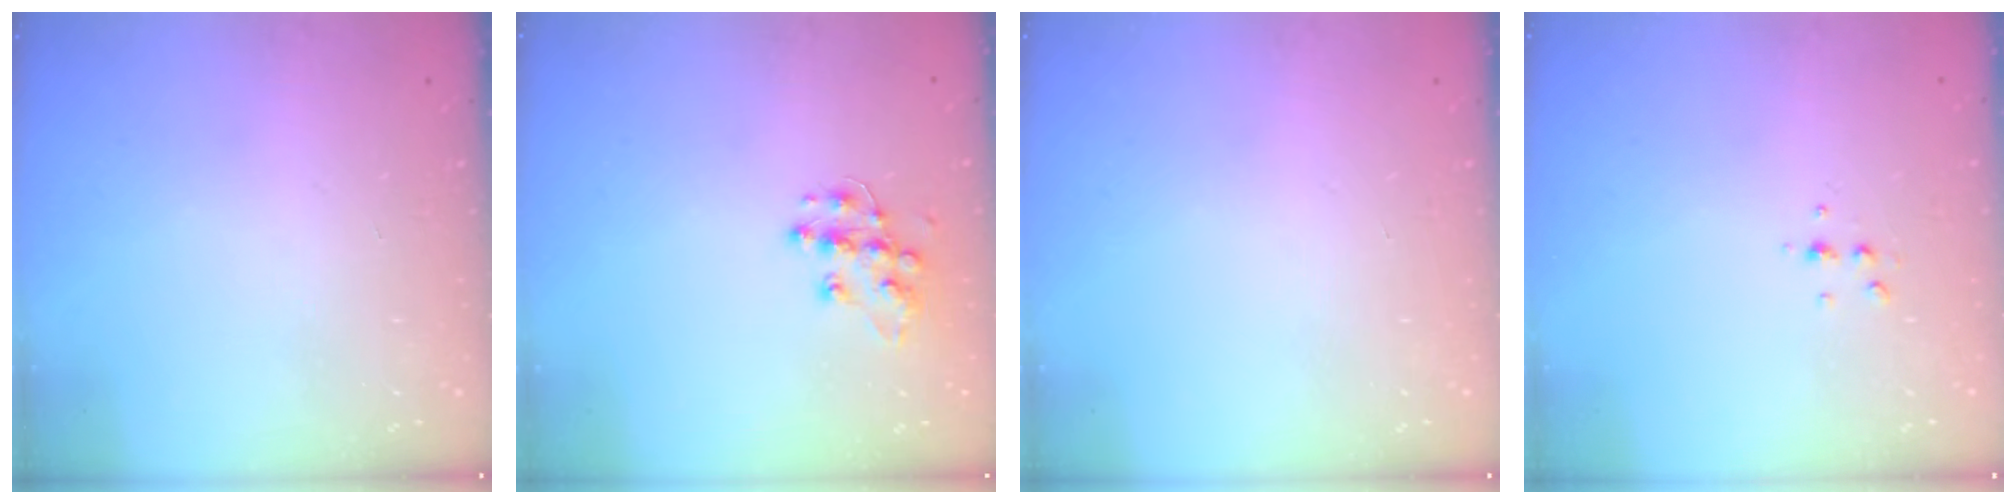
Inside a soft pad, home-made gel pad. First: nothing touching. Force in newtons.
{"total": 11.3, "press": 11.2, "slide": 0.7}
{"total": 0.0}
{"total": 4.1, "press": 4.0, "slide": 0.9}